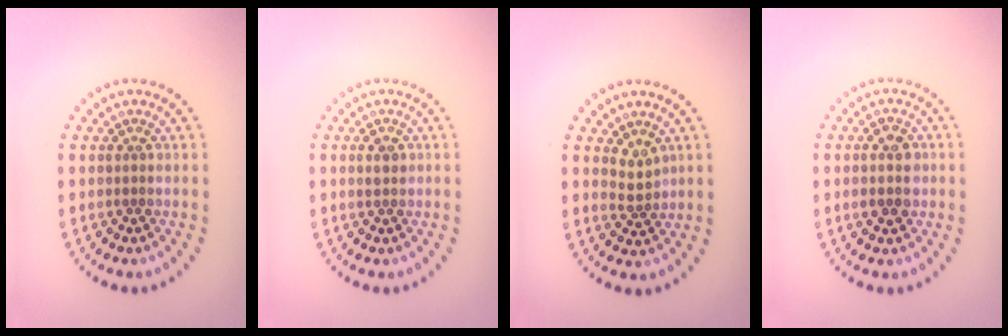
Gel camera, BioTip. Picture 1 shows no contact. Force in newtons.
{"total": 1.2, "press": 1.1, "slide": 0.4}
{"total": 1.9, "press": 1.4, "slide": 1.2}
{"total": 2.7, "press": 2.7, "slide": 0.1}